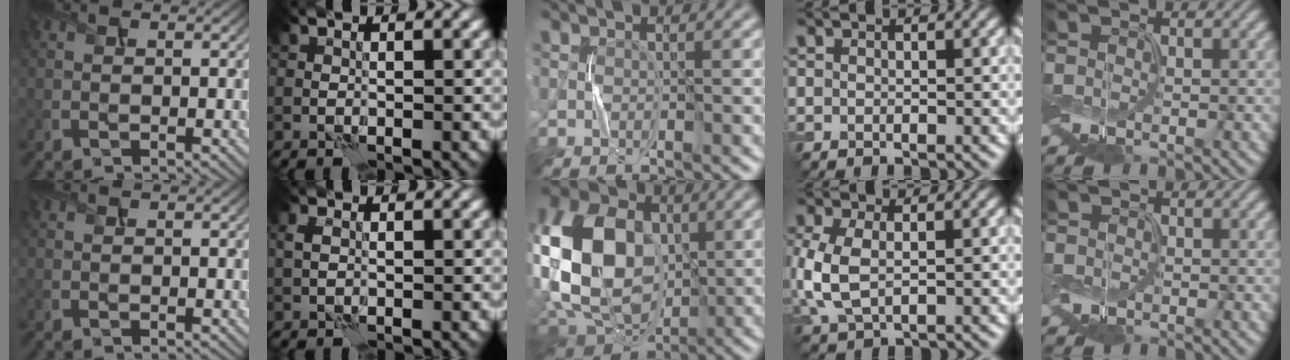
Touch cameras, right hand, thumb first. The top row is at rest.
{"index": {"total": 1.1, "force": [0.3, 0.7, 0.8], "torque": [-0.018, 0.003, 0.004]}, "middle": {"total": 15.8, "force": [0.4, 11.3, 11.0], "torque": [-0.255, -0.003, 0.010]}, "ring": {"total": 4.9, "force": [-0.1, 2.9, 4.0], "torque": [-0.112, -0.005, 0.003]}, "little": {"total": 0.7, "force": [-0.1, 0.6, 0.1], "torque": [-0.007, 0.003, -0.003]}}